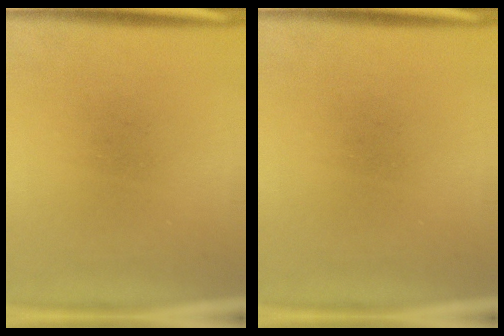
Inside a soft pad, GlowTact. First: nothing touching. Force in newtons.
{"total": 0.0}